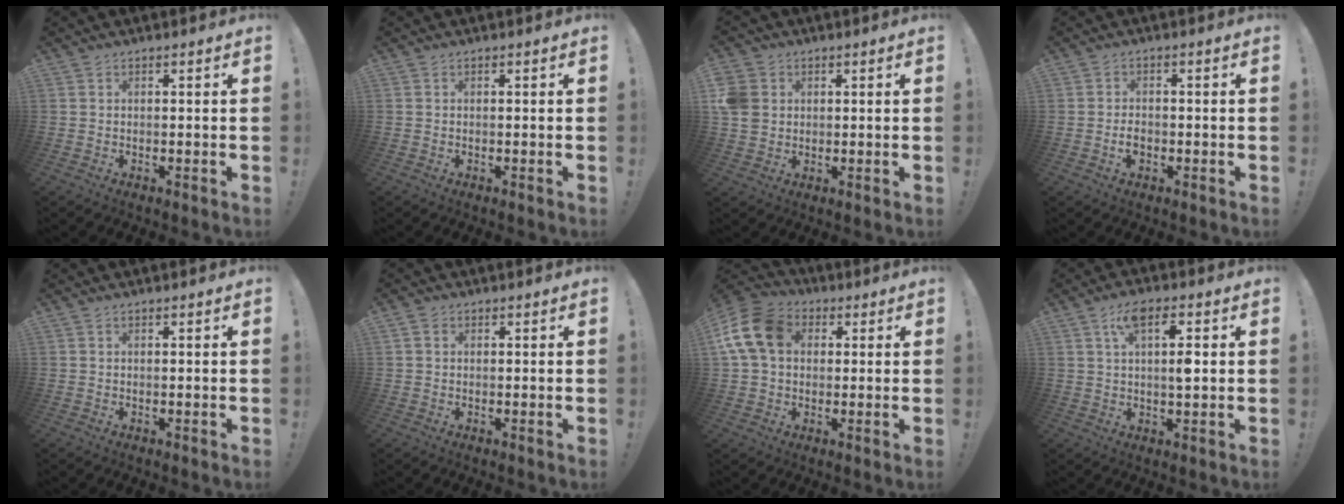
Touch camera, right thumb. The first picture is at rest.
{"total": 0.0}
{"total": 6.8, "force": [1.3, 6.0, 2.8], "torque": [-0.069, 0.004, 0.027]}
{"total": 2.9, "force": [-1.2, 1.9, 1.8], "torque": [-0.020, 0.003, -0.021]}
{"total": 0.0}
{"total": 1.5, "force": [0.7, 1.2, 0.7], "torque": [-0.014, 0.005, 0.013]}
{"total": 14.6, "force": [3.3, 10.9, 9.1], "torque": [-0.167, 0.006, 0.069]}
{"total": 8.6, "force": [2.6, 3.2, 7.6], "torque": [-0.116, 0.001, 0.039]}